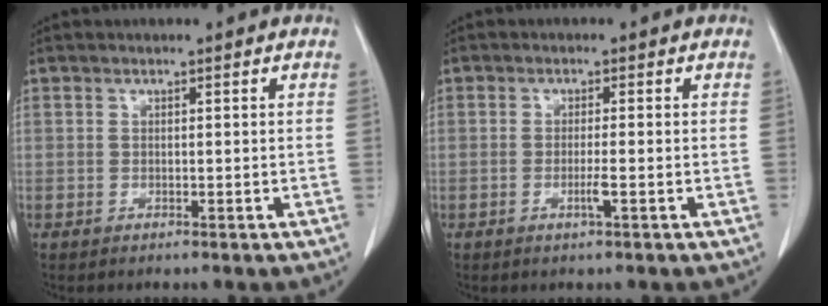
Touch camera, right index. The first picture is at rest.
{"total": 2.0, "force": [-0.8, -0.2, 1.8], "torque": [-0.036, -0.001, -0.014]}